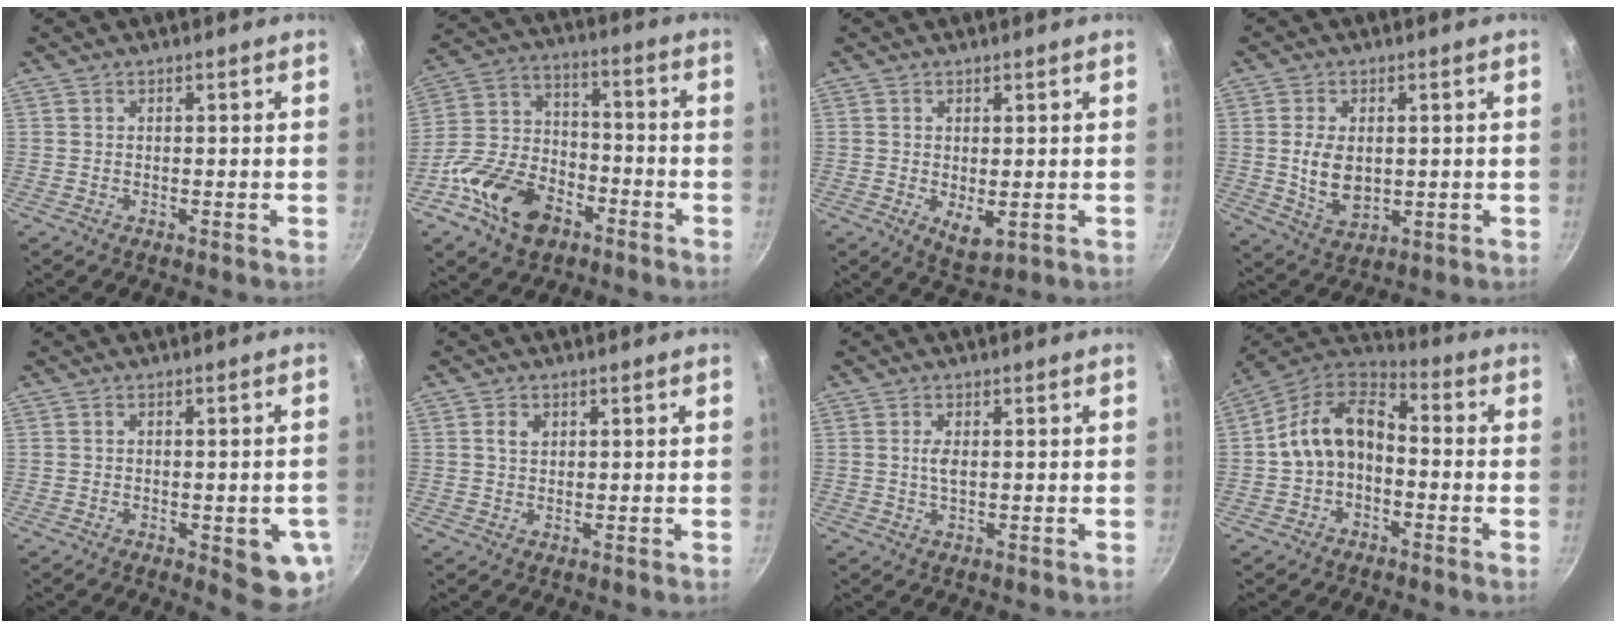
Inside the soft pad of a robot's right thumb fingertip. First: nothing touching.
{"total": 16.9, "force": [-8.5, 11.0, 9.6], "torque": [-0.163, 0.056, -0.160]}
{"total": 4.5, "force": [-0.2, 2.4, 3.8], "torque": [-0.056, -0.013, 0.004]}
{"total": 8.0, "force": [0.5, 5.2, 6.1], "torque": [-0.105, -0.012, 0.020]}
{"total": 10.2, "force": [-2.8, 3.8, 9.0], "torque": [-0.075, 0.002, -0.031]}
{"total": 2.3, "force": [0.7, 1.7, 1.4], "torque": [-0.021, 0.001, 0.015]}
{"total": 2.3, "force": [0.3, 0.9, 2.1], "torque": [-0.044, 0.000, 0.006]}
{"total": 12.5, "force": [-1.5, 8.7, 8.9], "torque": [-0.143, 0.053, -0.040]}